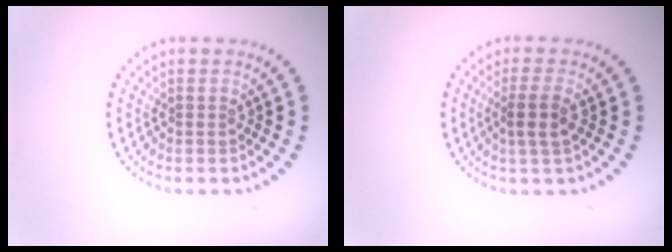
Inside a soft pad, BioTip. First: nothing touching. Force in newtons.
{"total": 2.2, "press": 1.8, "slide": 1.2}